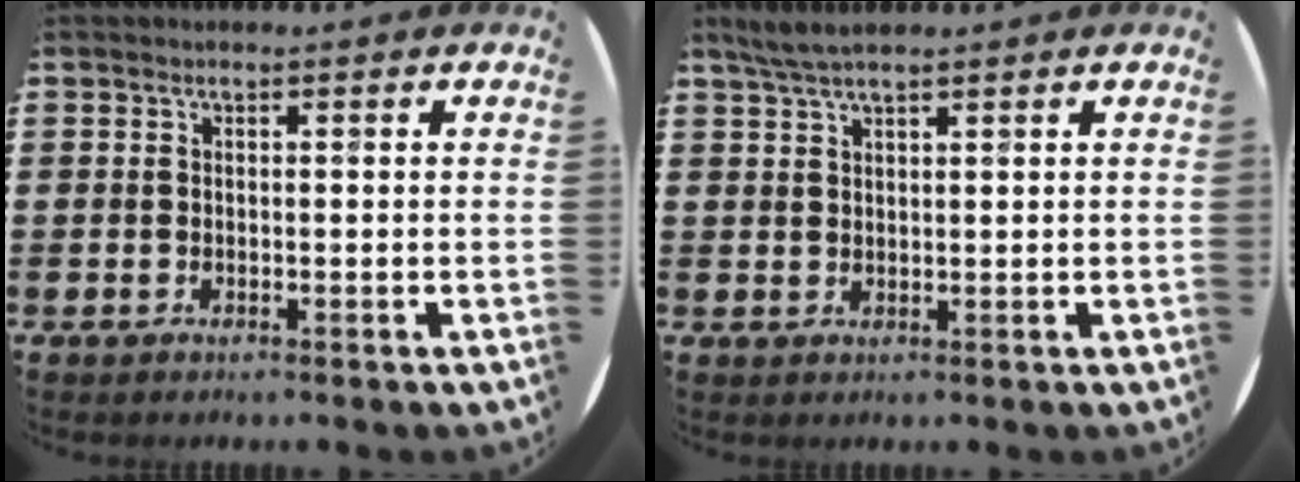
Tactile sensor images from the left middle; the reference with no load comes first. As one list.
[{"total": 3.0, "force": [2.5, 0.3, 1.7], "torque": [-0.038, 0.003, 0.045]}]